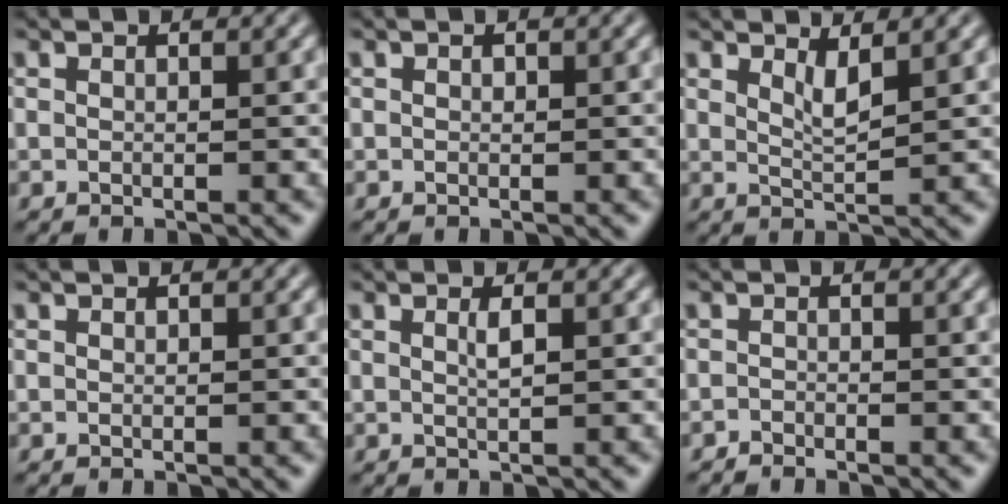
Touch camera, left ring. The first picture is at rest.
{"total": 0.0}
{"total": 1.8, "force": [1.2, 0.3, 1.3], "torque": [-0.025, -0.006, 0.022]}
{"total": 0.0}
{"total": 1.0, "force": [0.4, 0.2, 0.9], "torque": [-0.018, 0.002, 0.006]}
{"total": 0.7, "force": [-0.7, 0.1, 0.1], "torque": [0.000, 0.000, -0.016]}